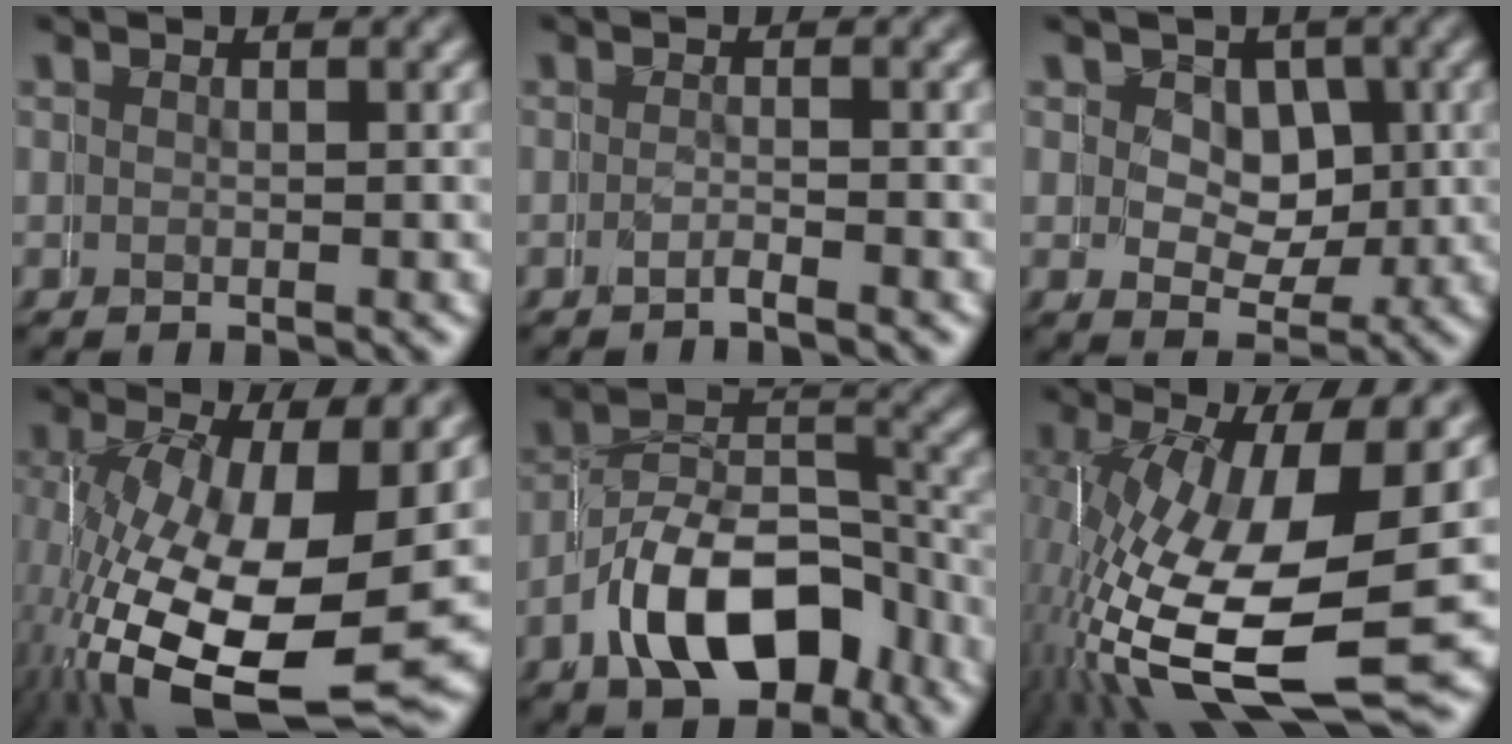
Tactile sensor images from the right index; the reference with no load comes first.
{"total": 1.0, "force": [-0.9, -0.1, -0.4], "torque": [0.009, 0.002, -0.020]}
{"total": 4.5, "force": [2.0, 4.0, 0.4], "torque": [-0.007, -0.021, 0.036]}
{"total": 12.6, "force": [-1.5, 6.7, 10.5], "torque": [-0.227, -0.067, 0.022]}
{"total": 8.0, "force": [-4.1, 5.5, 4.1], "torque": [-0.062, -0.017, -0.062]}
{"total": 12.5, "force": [-2.6, 6.1, 10.6], "torque": [-0.222, -0.053, -0.006]}